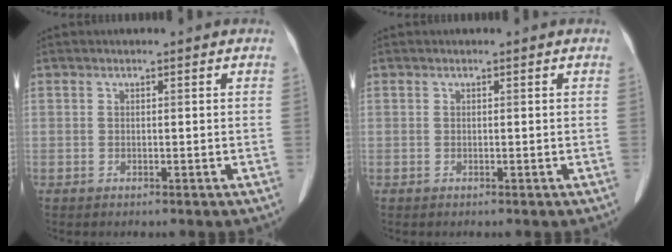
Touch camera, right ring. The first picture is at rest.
{"total": 0.0}